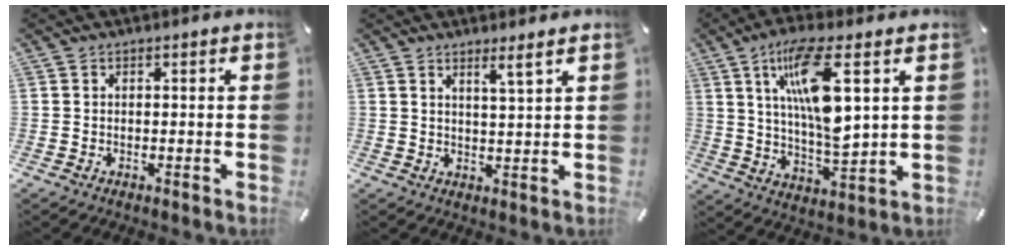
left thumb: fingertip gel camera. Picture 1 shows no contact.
{"total": 4.0, "force": [3.0, -0.6, 2.6], "torque": [-0.056, -0.013, 0.050]}
{"total": 16.6, "force": [6.1, 4.8, 14.7], "torque": [-0.288, -0.017, 0.094]}